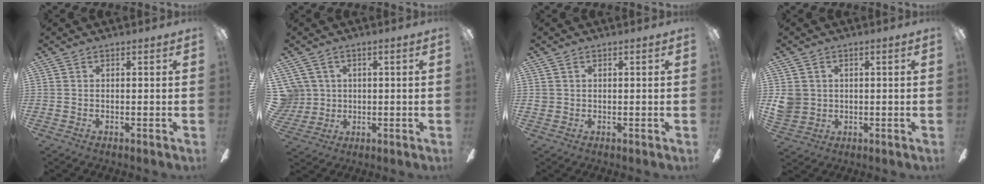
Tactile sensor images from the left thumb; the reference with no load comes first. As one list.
[{"total": 6.1, "force": [1.6, 5.9, 0.6], "torque": [-0.028, 0.005, 0.033]}, {"total": 1.0, "force": [0.2, 1.0, 0.3], "torque": [-0.006, 0.005, 0.002]}, {"total": 5.1, "force": [0.8, 4.9, 1.2], "torque": [-0.025, 0.008, 0.015]}]